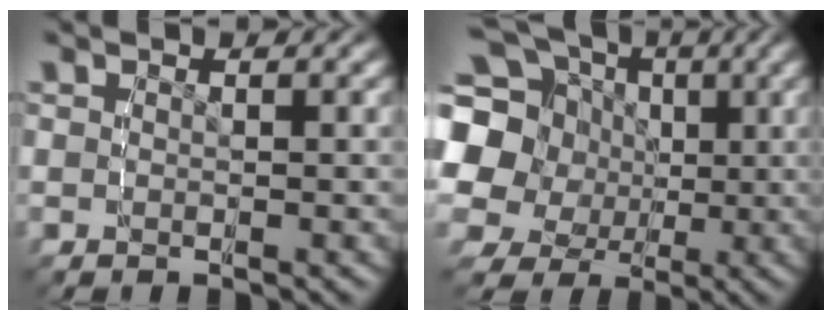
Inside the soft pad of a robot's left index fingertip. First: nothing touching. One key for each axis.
{"total": 13.5, "fx": 3.1, "fy": 11.4, "fz": 6.5, "tx": -0.144, "ty": -0.015, "tz": 0.042}